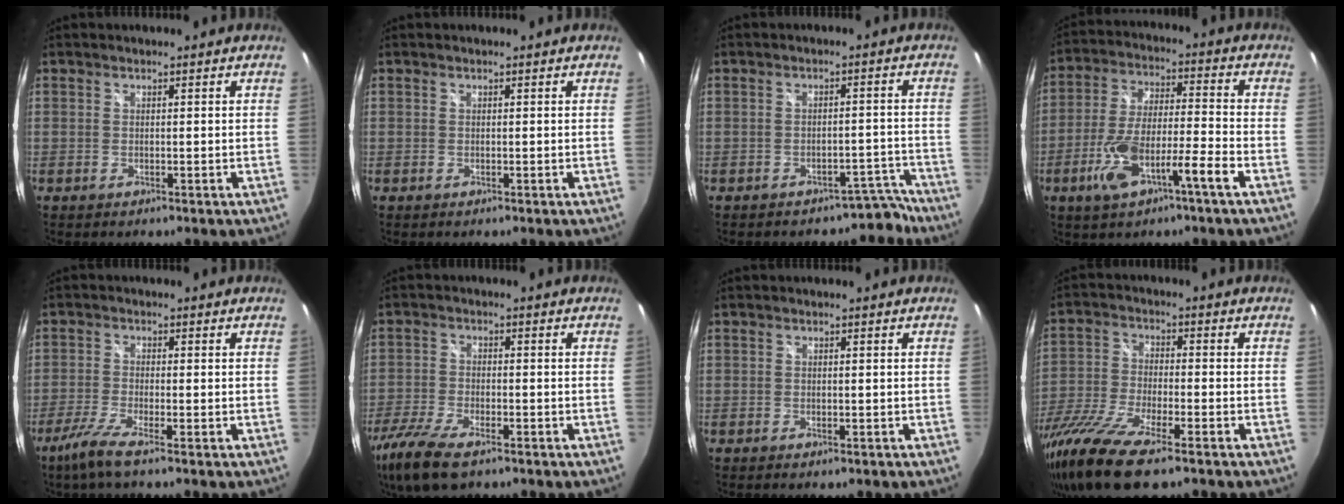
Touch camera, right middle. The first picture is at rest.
{"total": 0.0}
{"total": 5.1, "force": [-4.5, 2.5, 0.4], "torque": [0.011, 0.034, -0.053]}
{"total": 12.2, "force": [-6.2, 2.2, 10.3], "torque": [-0.213, -0.005, -0.111]}
{"total": 5.5, "force": [-3.8, -0.1, 4.0], "torque": [-0.100, -0.013, -0.077]}
{"total": 12.5, "force": [-8.4, 4.6, 8.0], "torque": [-0.195, -0.044, -0.161]}
{"total": 1.0, "force": [-0.7, 0.5, 0.5], "torque": [-0.009, -0.004, -0.011]}
{"total": 16.9, "force": [-11.7, 3.9, 11.5], "torque": [-0.252, -0.053, -0.228]}